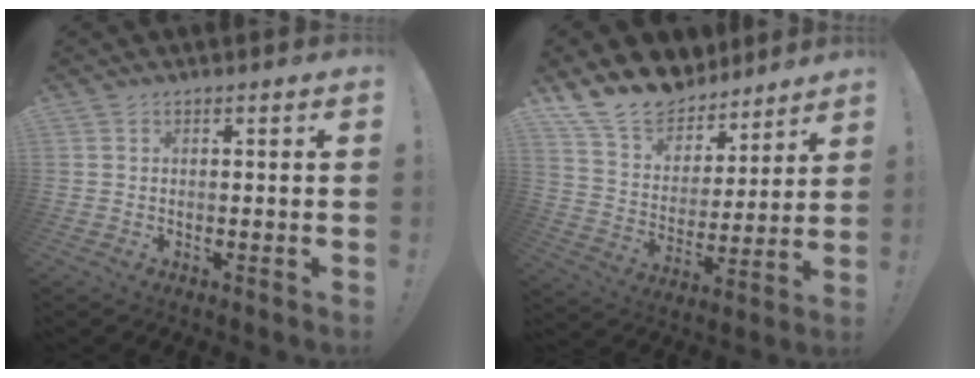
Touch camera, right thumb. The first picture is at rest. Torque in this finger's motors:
{"motor_torque": [-0.83, 1.29, 1.09, 1.14, 0.03]}